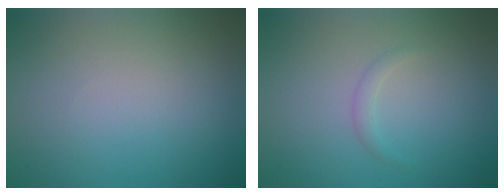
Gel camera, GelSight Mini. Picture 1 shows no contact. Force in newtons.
{"total": 0.8, "press": 0.8, "slide": 0.0}